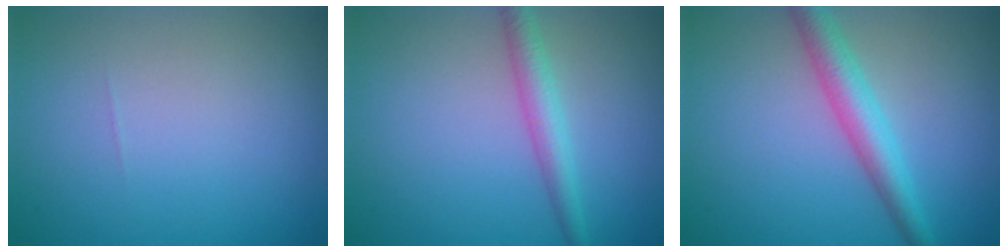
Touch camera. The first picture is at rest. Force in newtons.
{"total": 2.6, "press": 2.6, "slide": 0.1}
{"total": 3.8, "press": 3.8, "slide": 0.1}